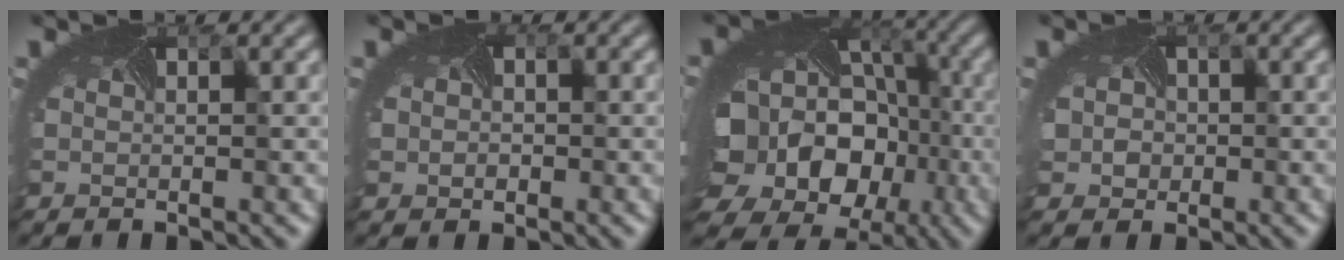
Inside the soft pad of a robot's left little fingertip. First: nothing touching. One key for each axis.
{"total": 0.8, "fx": -0.1, "fy": 0.8, "fz": 0.1, "tx": -0.014, "ty": -0.005, "tz": 0.022}
{"total": 15.5, "fx": -4.4, "fy": 13.3, "fz": 6.6, "tx": -0.160, "ty": -0.042, "tz": -0.065}
{"total": 1.7, "fx": -0.2, "fy": 1.7, "fz": 0.0, "tx": -0.029, "ty": -0.011, "tz": 0.027}